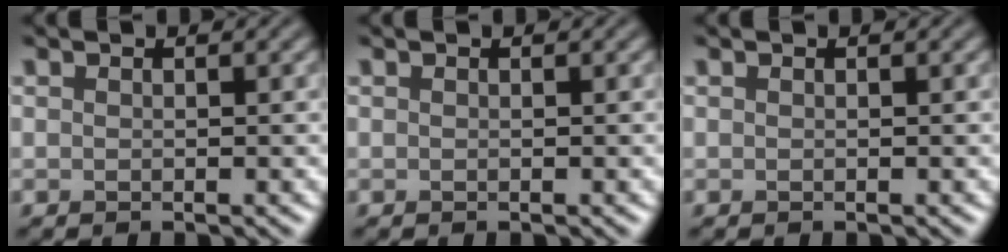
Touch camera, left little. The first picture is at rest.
{"total": 0.0}
{"total": 0.0}